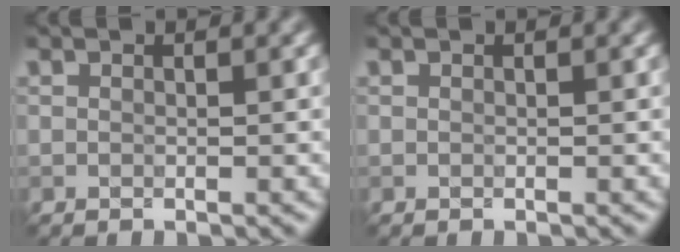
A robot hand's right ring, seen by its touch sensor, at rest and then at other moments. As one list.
[{"total": 0.0}]